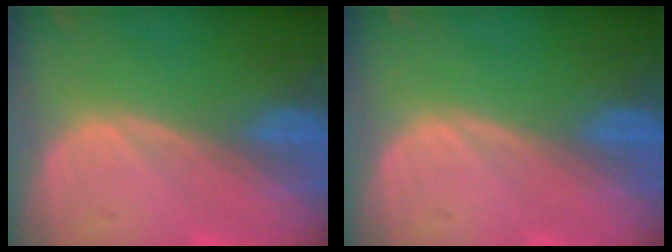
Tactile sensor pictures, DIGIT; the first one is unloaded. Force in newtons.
{"total": 0.0}